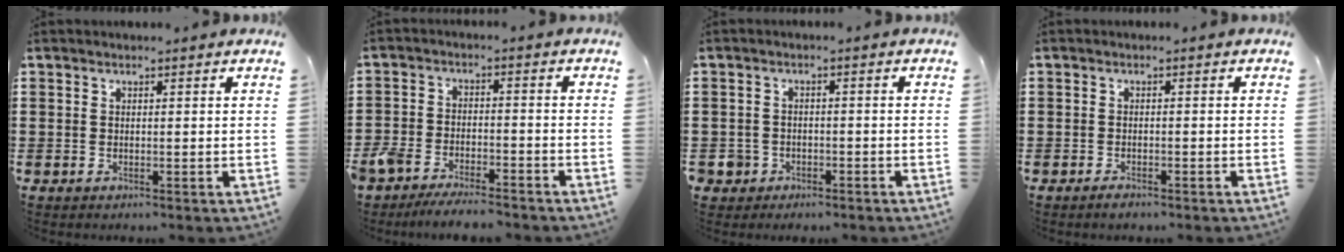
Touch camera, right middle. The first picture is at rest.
{"total": 5.2, "force": [-4.9, 1.1, 1.2], "torque": [-0.040, 0.001, -0.105]}
{"total": 2.8, "force": [-2.3, 1.6, -0.1], "torque": [-0.004, 0.000, -0.053]}
{"total": 1.1, "force": [-1.0, 0.2, 0.4], "torque": [-0.010, -0.004, -0.018]}